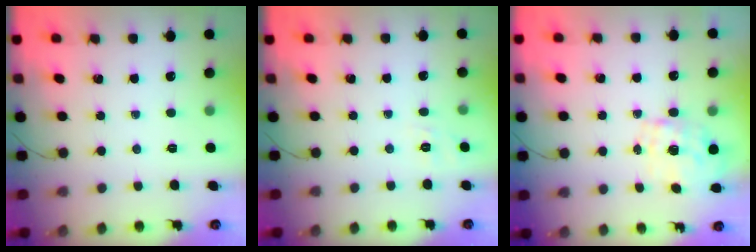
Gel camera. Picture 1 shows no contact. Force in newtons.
{"total": 2.9, "press": 2.4, "slide": 1.7}
{"total": 1.6, "press": 1.4, "slide": 0.8}